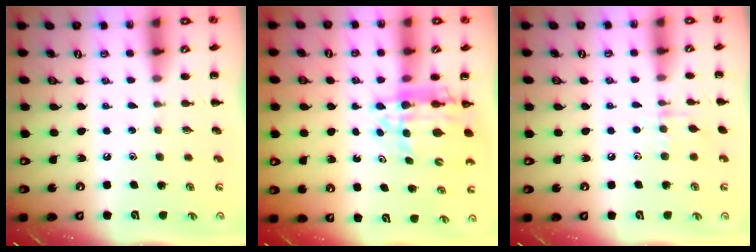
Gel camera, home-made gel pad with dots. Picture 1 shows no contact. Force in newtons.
{"total": 10.7, "press": 10.0, "slide": 3.9}
{"total": 6.0, "press": 5.8, "slide": 1.8}